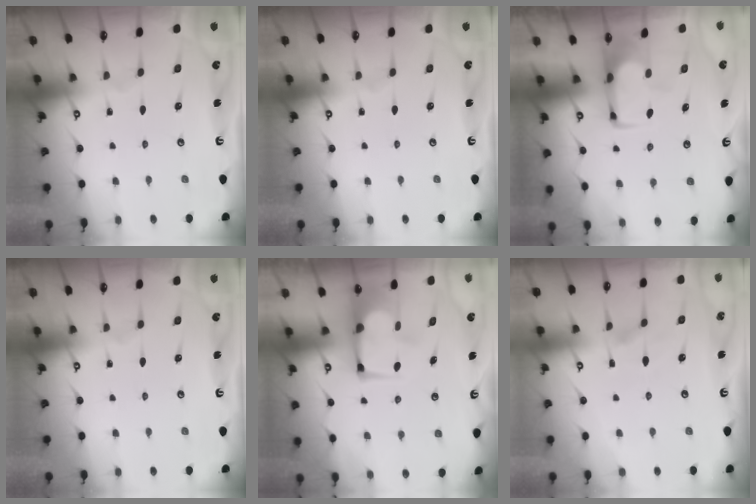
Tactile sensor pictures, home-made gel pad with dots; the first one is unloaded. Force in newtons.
{"total": 0.0}
{"total": 1.7, "press": 1.6, "slide": 0.4}
{"total": 0.0}
{"total": 7.6, "press": 7.6, "slide": 0.6}
{"total": 2.4, "press": 2.1, "slide": 1.3}